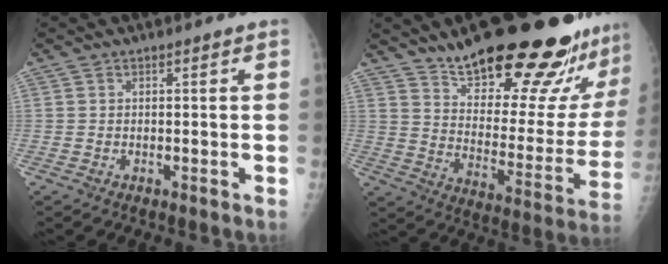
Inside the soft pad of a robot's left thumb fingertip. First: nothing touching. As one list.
[{"total": 29.0, "force": [22.5, 7.6, 16.8], "torque": [-0.208, -0.118, 0.317]}]